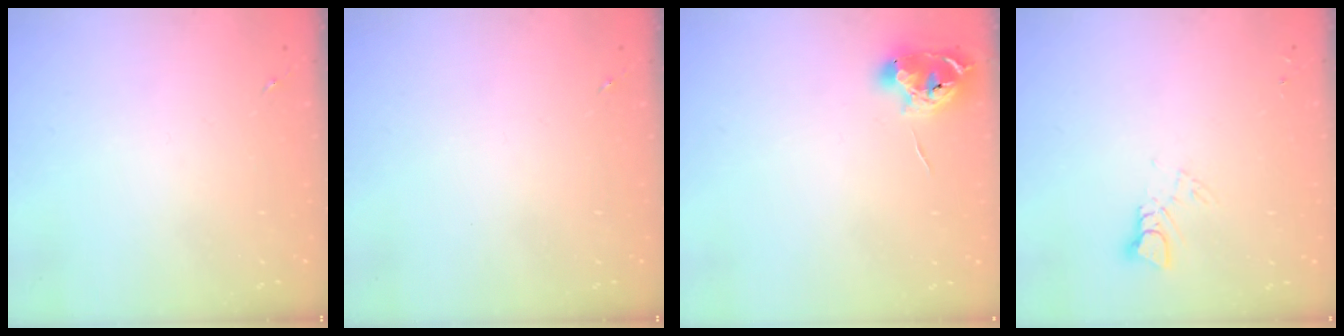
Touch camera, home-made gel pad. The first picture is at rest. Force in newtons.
{"total": 0.0}
{"total": 9.6, "press": 9.6, "slide": 0.6}
{"total": 3.6, "press": 3.6, "slide": 0.1}